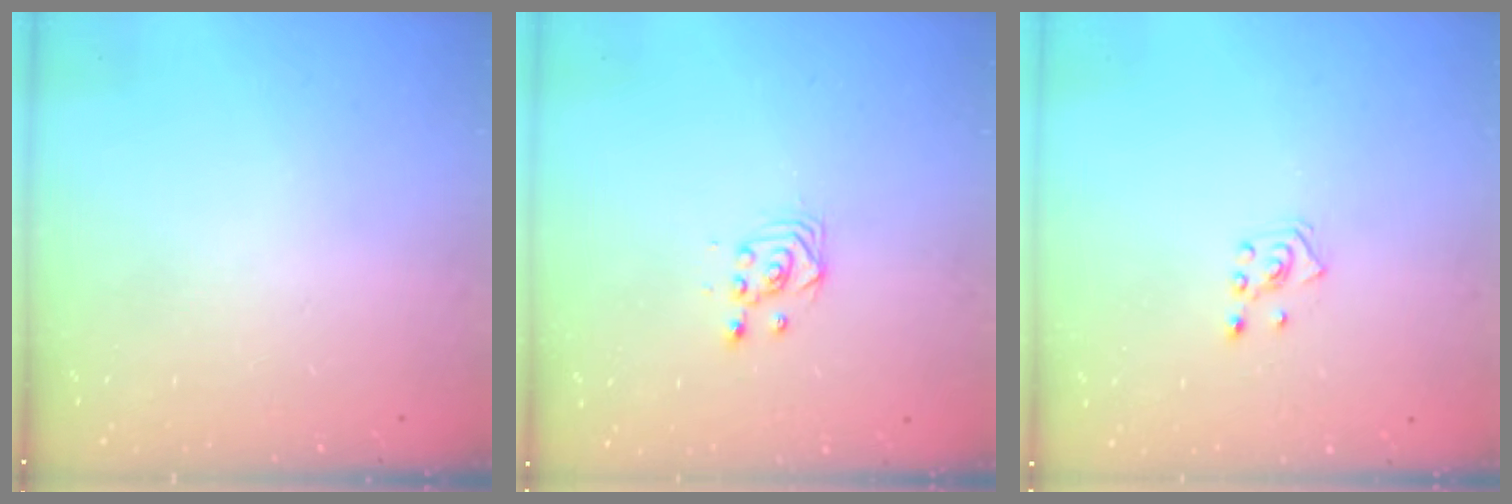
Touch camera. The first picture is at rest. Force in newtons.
{"total": 3.4, "press": 3.3, "slide": 0.3}
{"total": 2.8, "press": 2.7, "slide": 0.7}